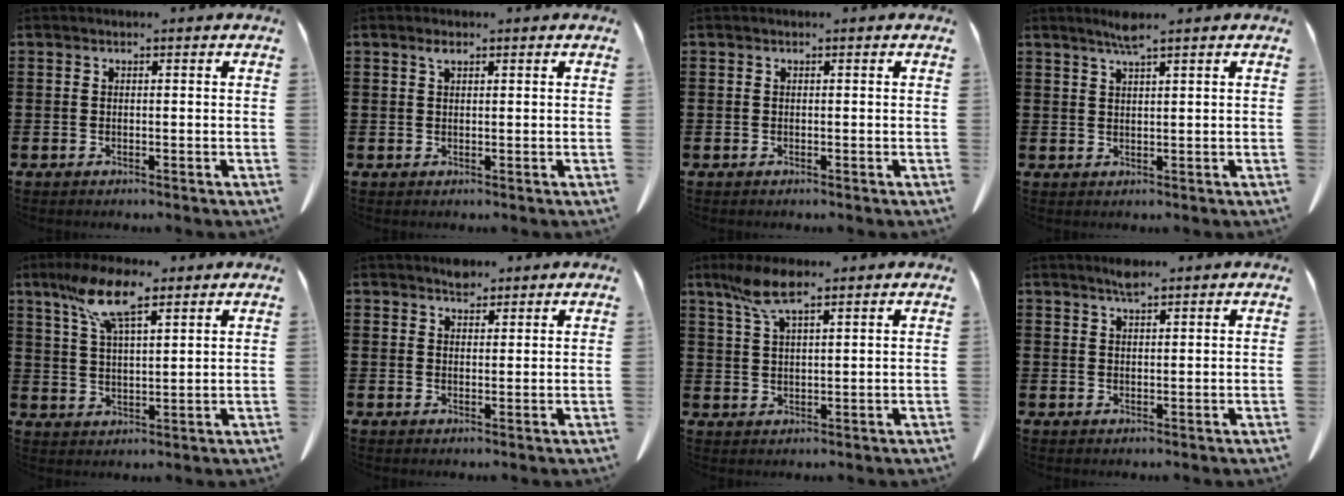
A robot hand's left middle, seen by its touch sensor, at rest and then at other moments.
{"total": 1.3, "force": [0.7, 0.4, 0.9], "torque": [-0.021, 0.000, 0.014]}
{"total": 0.0}
{"total": 2.9, "force": [2.3, 0.0, 1.9], "torque": [-0.040, 0.000, 0.041]}
{"total": 9.6, "force": [6.2, 2.6, 6.9], "torque": [-0.148, -0.001, 0.113]}
{"total": 2.3, "force": [2.2, 0.8, 0.4], "torque": [-0.004, -0.002, 0.040]}
{"total": 6.3, "force": [4.1, 1.4, 4.6], "torque": [-0.100, 0.000, 0.075]}
{"total": 2.4, "force": [2.0, 0.3, 1.3], "torque": [-0.029, -0.001, 0.038]}